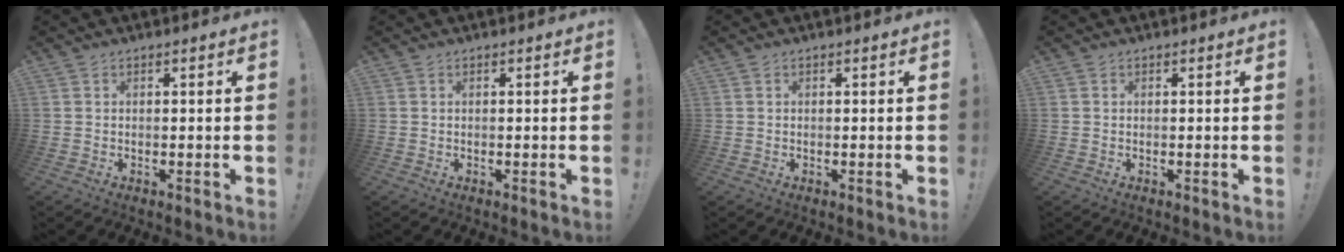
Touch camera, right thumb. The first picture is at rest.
{"total": 0.0}
{"total": 0.0}
{"total": 0.0}